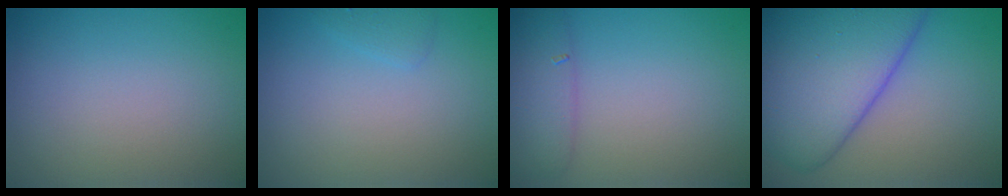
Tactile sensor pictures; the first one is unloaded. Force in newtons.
{"total": 0.9, "press": 0.9, "slide": 0.1}
{"total": 2.5, "press": 2.5, "slide": 0.1}
{"total": 11.1, "press": 11.1, "slide": 0.5}